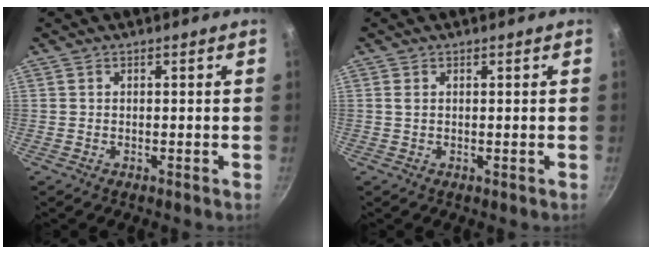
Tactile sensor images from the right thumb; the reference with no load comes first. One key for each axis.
{"total": 0.9, "fx": 0.3, "fy": 0.4, "fz": 0.7, "tx": -0.014, "ty": 0.000, "tz": 0.004}